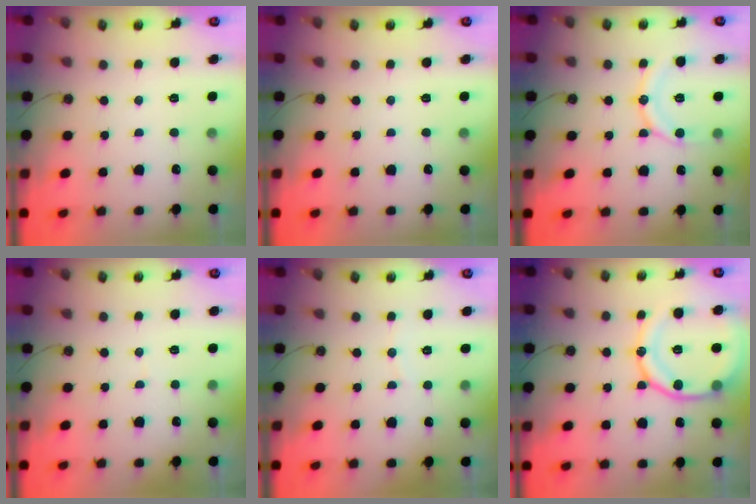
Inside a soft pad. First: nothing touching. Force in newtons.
{"total": 0.0}
{"total": 12.8, "press": 12.7, "slide": 1.4}
{"total": 2.8, "press": 2.8, "slide": 0.3}
{"total": 2.5, "press": 2.5, "slide": 0.4}
{"total": 17.4, "press": 17.2, "slide": 2.1}